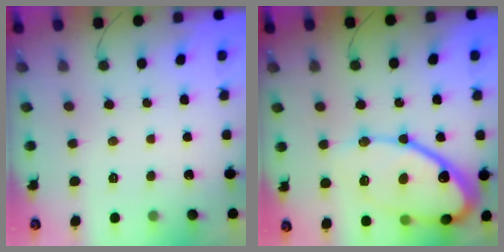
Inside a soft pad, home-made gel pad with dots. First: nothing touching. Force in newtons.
{"total": 20.5, "press": 20.4, "slide": 2.0}